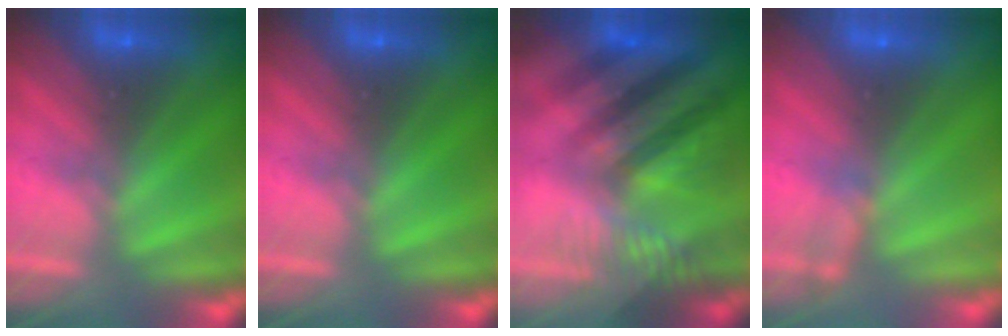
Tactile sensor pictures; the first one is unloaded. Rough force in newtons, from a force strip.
{"total": 0.0}
{"total": 6.9}
{"total": 2.2}